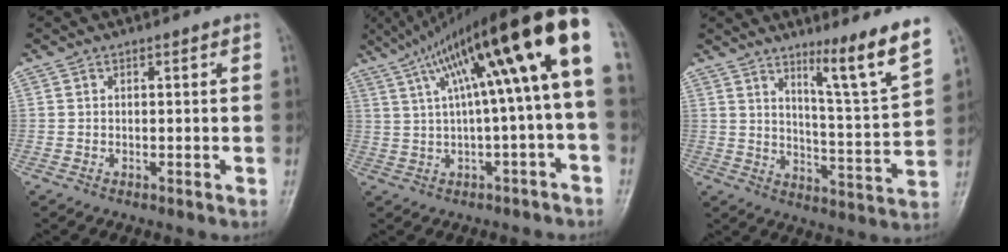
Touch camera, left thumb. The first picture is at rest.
{"total": 20.9, "force": [5.3, 3.7, 19.9], "torque": [-0.324, 0.058, 0.084]}
{"total": 11.2, "force": [7.7, -0.4, 8.2], "torque": [-0.119, -0.066, 0.122]}